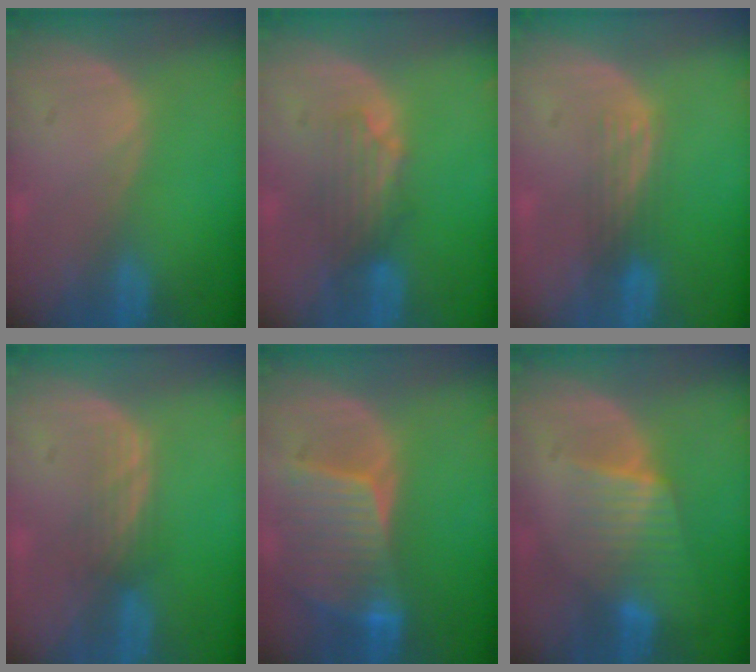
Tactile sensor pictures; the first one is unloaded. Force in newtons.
{"total": 4.0, "press": 3.6, "slide": 1.5}
{"total": 2.9, "press": 2.8, "slide": 1.0}
{"total": 2.8, "press": 2.5, "slide": 1.2}
{"total": 8.4, "press": 7.7, "slide": 3.4}
{"total": 6.6, "press": 5.9, "slide": 3.0}